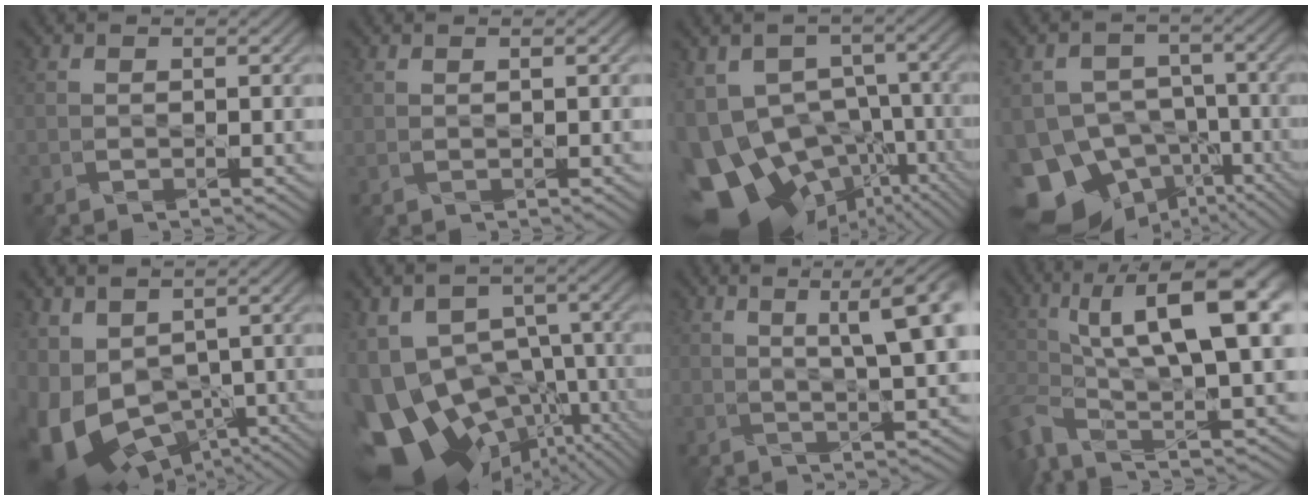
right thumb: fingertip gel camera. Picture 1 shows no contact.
{"total": 0.6, "force": [0.5, 0.0, 0.4], "torque": [-0.003, 0.008, 0.007]}
{"total": 16.1, "force": [-8.0, 11.1, 8.6], "torque": [-0.198, -0.022, -0.113]}
{"total": 16.0, "force": [-9.8, 11.7, 4.7], "torque": [-0.125, -0.051, -0.135]}
{"total": 12.1, "force": [-2.5, 8.5, 8.3], "torque": [-0.216, -0.034, -0.011]}
{"total": 17.6, "force": [-7.9, 12.0, 10.2], "torque": [-0.220, -0.029, -0.085]}
{"total": 11.2, "force": [4.0, 2.9, 10.1], "torque": [-0.121, 0.031, 0.066]}
{"total": 14.1, "force": [0.6, 4.6, 13.4], "torque": [-0.246, -0.008, 0.020]}